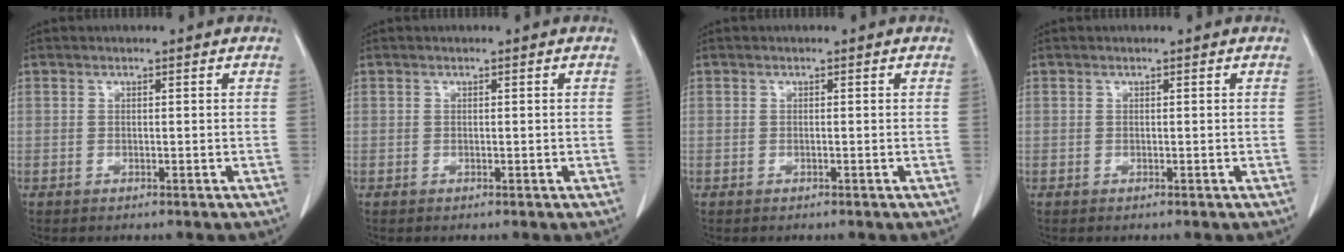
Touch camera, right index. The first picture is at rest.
{"total": 0.0}
{"total": 0.0}
{"total": 0.0}